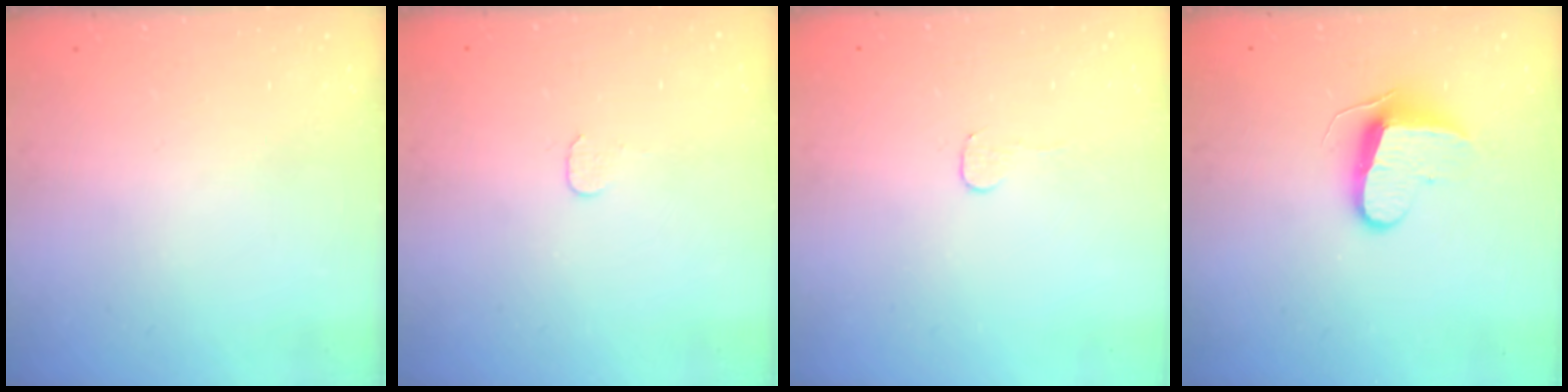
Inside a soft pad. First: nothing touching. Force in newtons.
{"total": 3.7, "press": 3.7, "slide": 0.3}
{"total": 2.8, "press": 2.8, "slide": 0.2}
{"total": 9.1, "press": 9.1, "slide": 0.3}